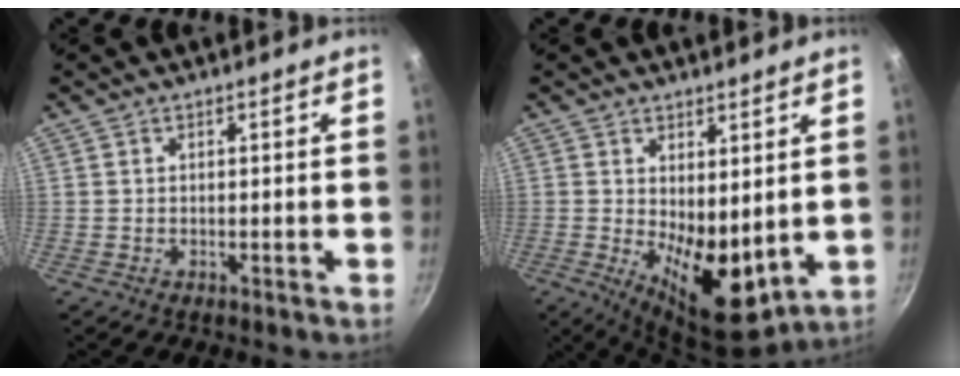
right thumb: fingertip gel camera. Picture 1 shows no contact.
{"total": 11.9, "force": [0.6, 5.8, 10.4], "torque": [-0.128, -0.037, 0.024]}